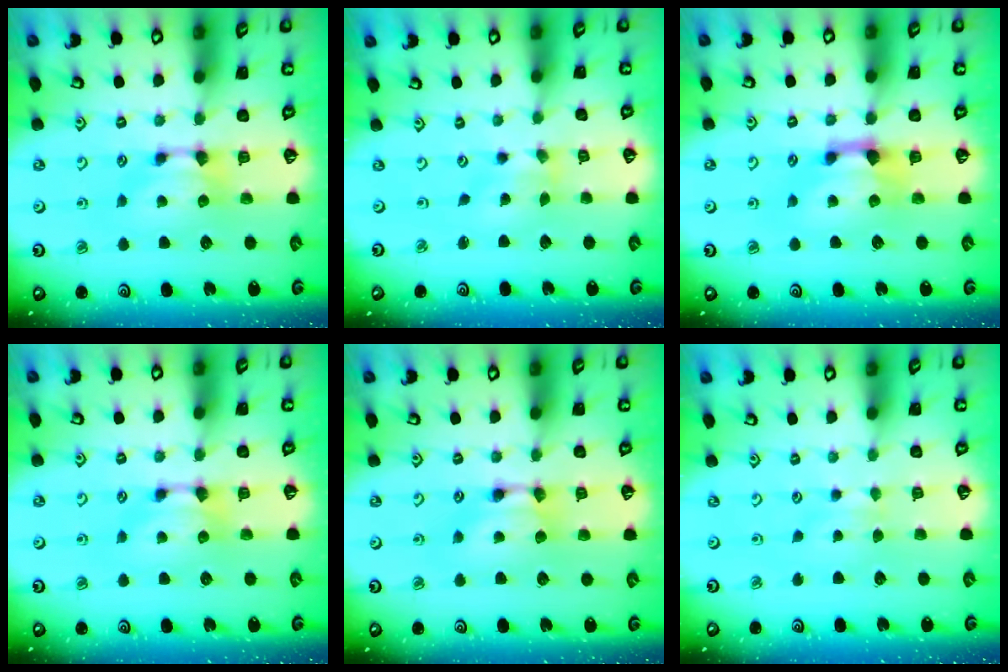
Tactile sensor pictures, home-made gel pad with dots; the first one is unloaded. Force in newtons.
{"total": 1.3, "press": 0.7, "slide": 1.1}
{"total": 1.5, "press": 0.5, "slide": 1.4}
{"total": 0.0}
{"total": 1.6, "press": 1.6, "slide": 0.1}
{"total": 2.4, "press": 2.3, "slide": 0.5}